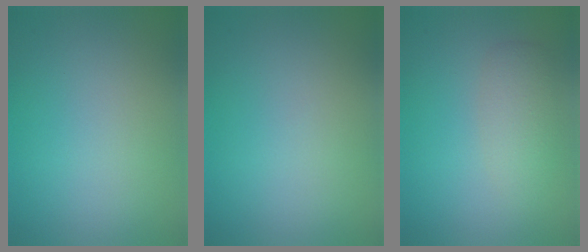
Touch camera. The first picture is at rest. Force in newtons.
{"total": 0.0}
{"total": 2.3, "press": 2.3, "slide": 0.1}